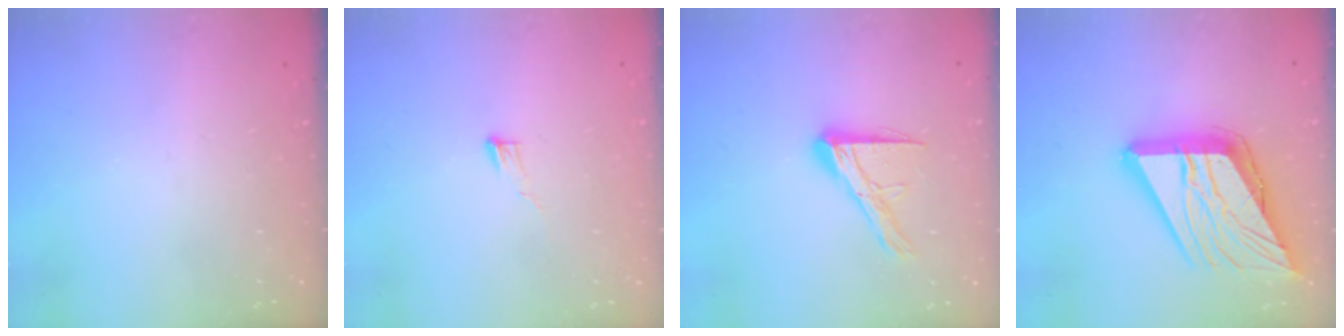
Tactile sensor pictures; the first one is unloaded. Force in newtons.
{"total": 3.8, "press": 3.8, "slide": 0.3}
{"total": 12.0, "press": 12.0, "slide": 0.9}
{"total": 24.2, "press": 24.1, "slide": 2.8}